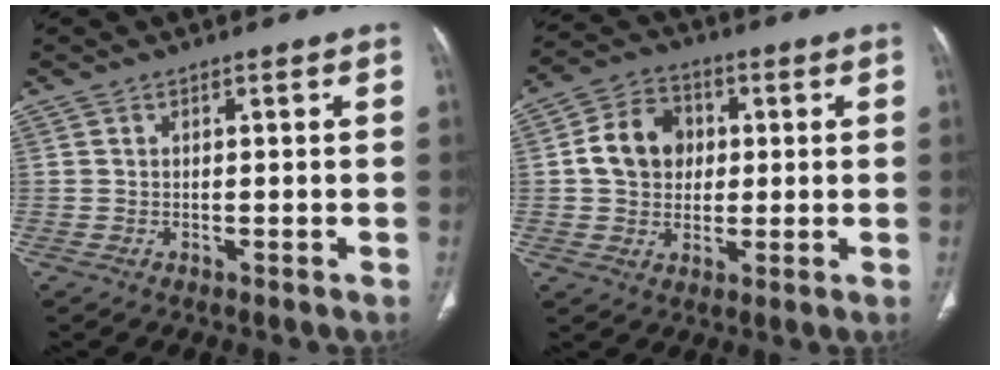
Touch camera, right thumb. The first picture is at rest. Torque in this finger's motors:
{"motor_torque": [-0.68, 0.63, 0.86, -0.41, 0.04]}